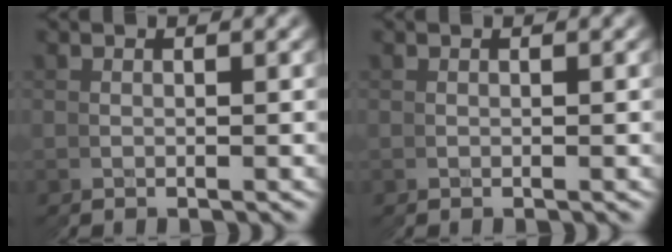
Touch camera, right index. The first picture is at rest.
{"total": 0.0}